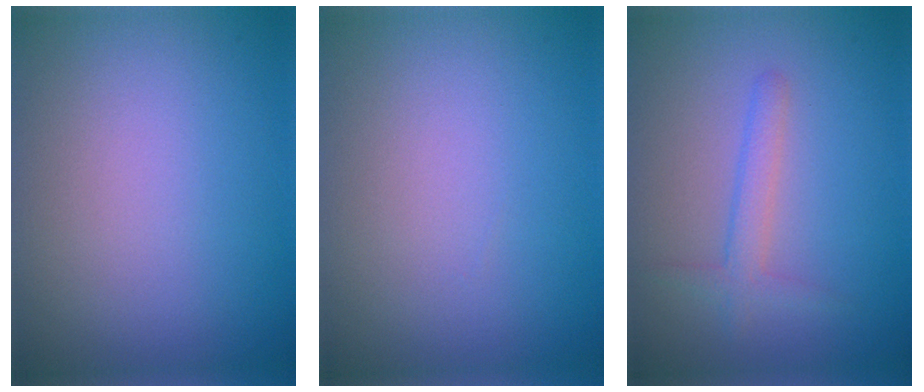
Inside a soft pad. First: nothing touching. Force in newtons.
{"total": 0.0}
{"total": 2.0, "press": 2.0, "slide": 0.1}